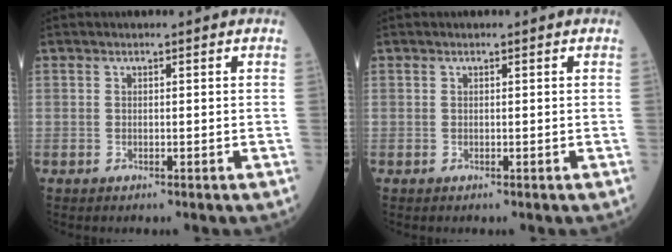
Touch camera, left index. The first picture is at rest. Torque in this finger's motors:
{"motor_torque": [0.00, 0.00, 0.01, 0.00]}